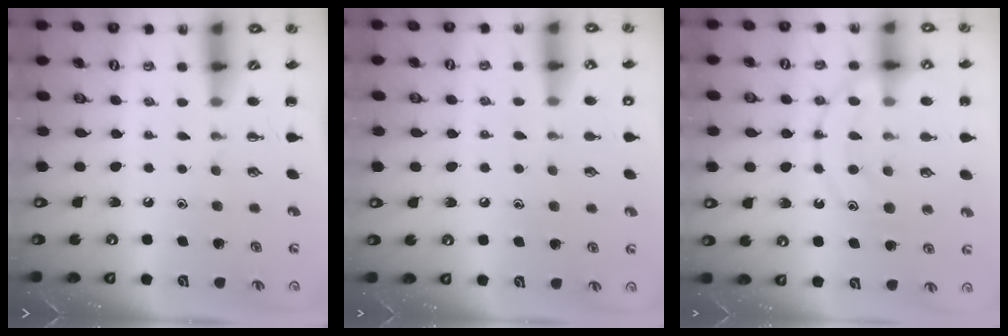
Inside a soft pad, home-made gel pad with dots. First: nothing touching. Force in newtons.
{"total": 6.2, "press": 6.0, "slide": 1.6}
{"total": 13.5, "press": 13.4, "slide": 0.9}